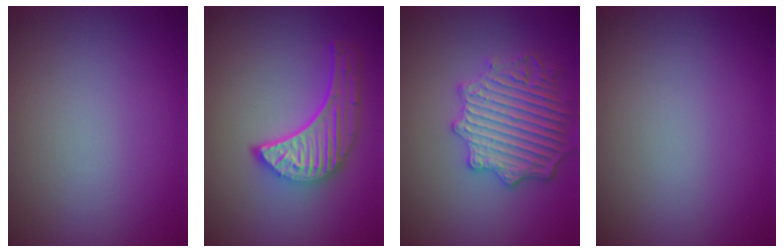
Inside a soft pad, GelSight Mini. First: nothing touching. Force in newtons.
{"total": 5.1, "press": 3.9, "slide": 3.3}
{"total": 4.9, "press": 4.5, "slide": 1.8}
{"total": 0.0}